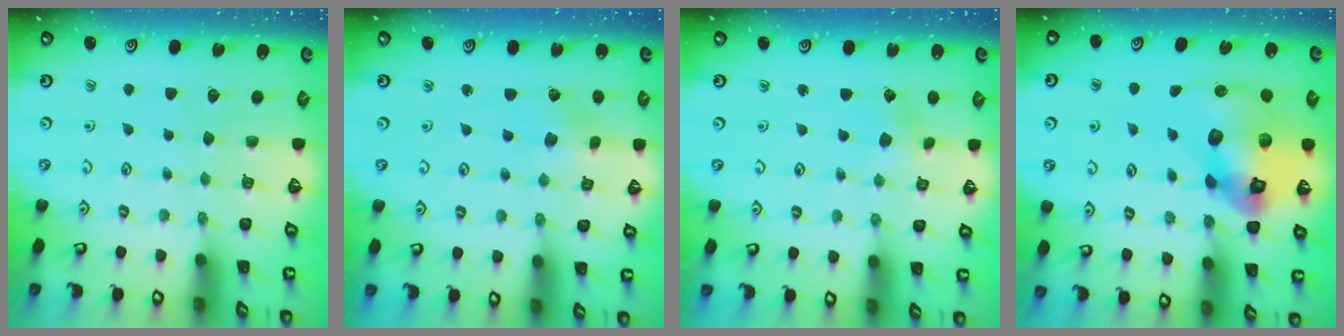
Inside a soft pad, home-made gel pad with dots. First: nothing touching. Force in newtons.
{"total": 2.3, "press": 2.3, "slide": 0.4}
{"total": 2.2, "press": 2.2, "slide": 0.3}
{"total": 19.8, "press": 19.6, "slide": 2.8}